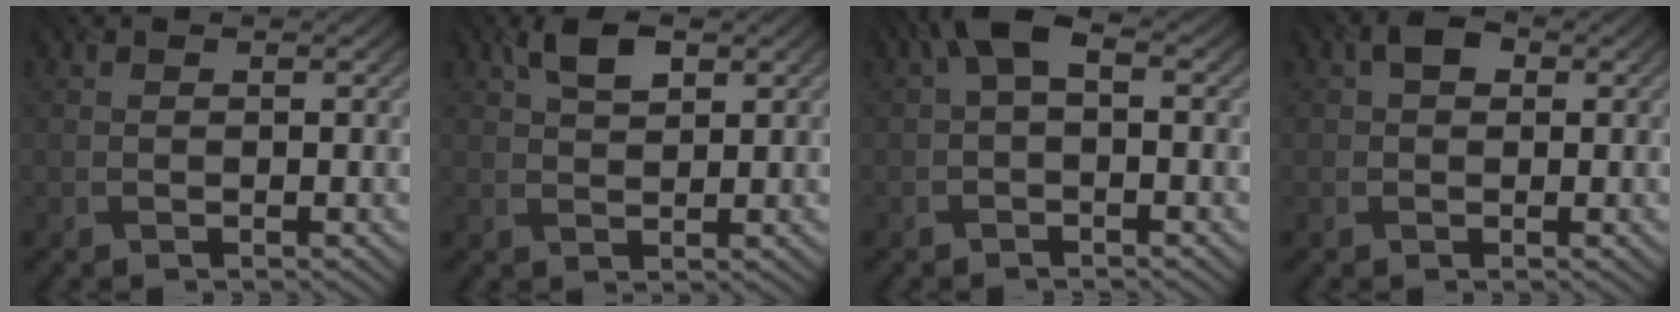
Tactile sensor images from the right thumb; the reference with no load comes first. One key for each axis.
{"total": 3.3, "fx": 1.9, "fy": 1.5, "fz": 2.3, "tx": -0.049, "ty": 0.005, "tz": 0.035}
{"total": 3.6, "fx": 0.1, "fy": 1.7, "fz": 3.1, "tx": -0.065, "ty": 0.014, "tz": -0.006}
{"total": 2.1, "fx": 0.5, "fy": 1.6, "fz": 1.3, "tx": -0.017, "ty": 0.003, "tz": 0.002}